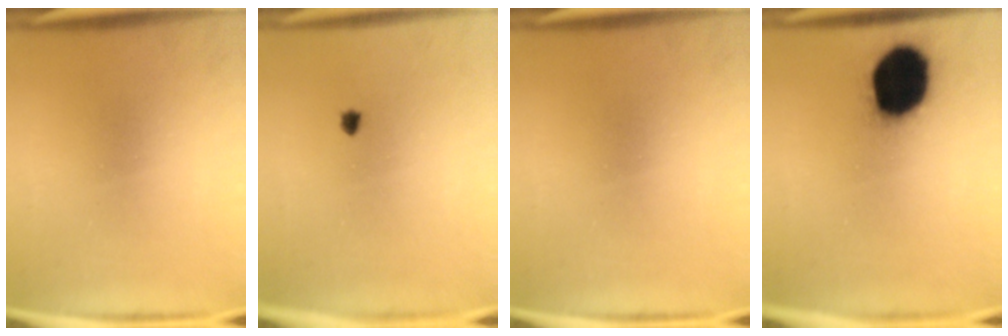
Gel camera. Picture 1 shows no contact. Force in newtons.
{"total": 0.6}
{"total": 0.0}
{"total": 19.7}